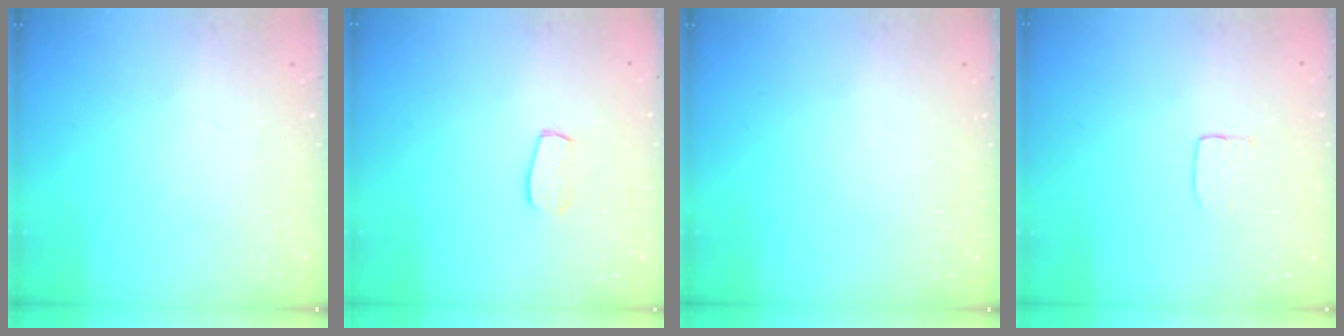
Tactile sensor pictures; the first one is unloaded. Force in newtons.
{"total": 6.6, "press": 6.6, "slide": 0.4}
{"total": 0.0}
{"total": 5.2, "press": 5.2, "slide": 0.4}